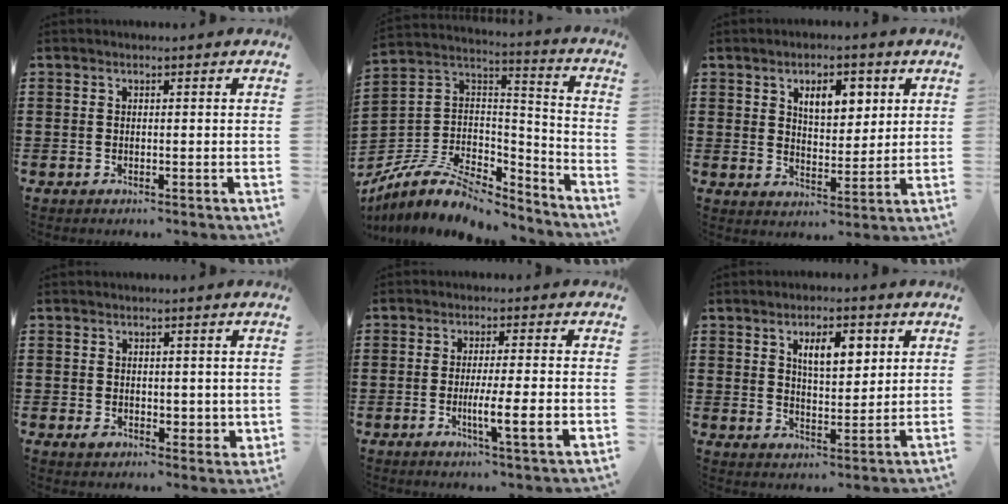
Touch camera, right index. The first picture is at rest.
{"total": 8.9, "force": [-6.6, 4.2, 4.2], "torque": [-0.097, 0.012, -0.126]}
{"total": 6.2, "force": [2.8, 3.2, 4.5], "torque": [-0.066, -0.001, 0.041]}
{"total": 2.7, "force": [1.0, 2.2, 1.3], "torque": [-0.015, 0.003, 0.015]}
{"total": 6.8, "force": [-1.6, 0.5, 6.6], "torque": [-0.108, -0.012, -0.025]}
{"total": 6.1, "force": [2.5, 2.6, 5.0], "torque": [-0.081, 0.000, 0.037]}